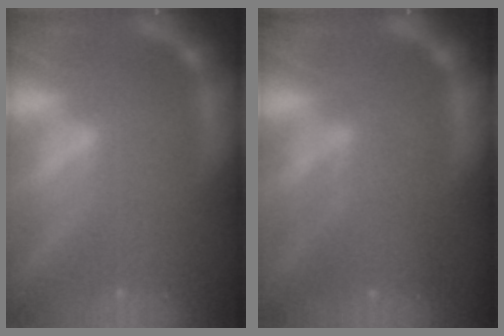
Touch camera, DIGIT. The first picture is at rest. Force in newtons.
{"total": 3.4}